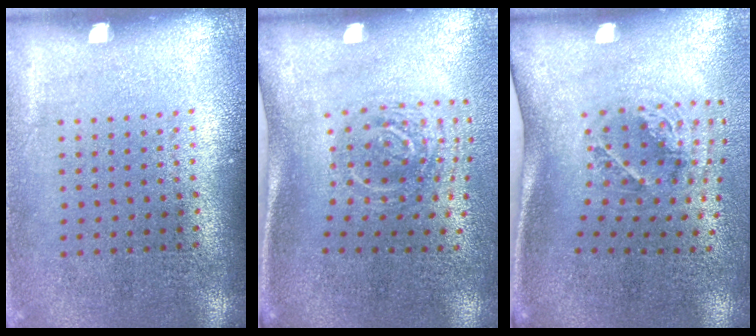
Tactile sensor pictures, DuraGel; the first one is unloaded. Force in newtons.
{"total": 2.0, "press": 1.3, "slide": 1.5}
{"total": 2.0, "press": 1.3, "slide": 1.5}